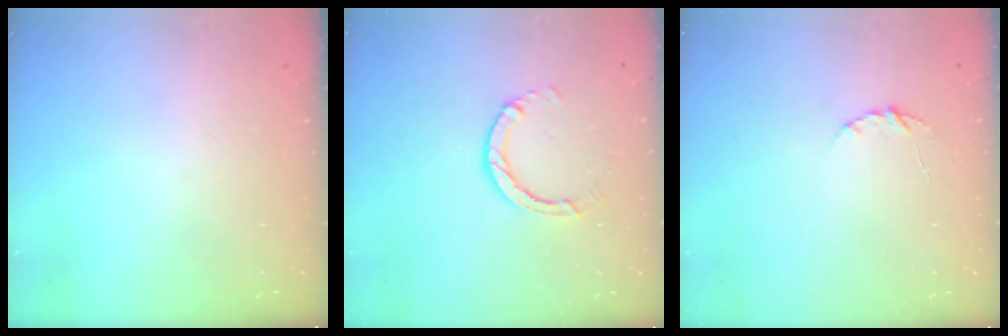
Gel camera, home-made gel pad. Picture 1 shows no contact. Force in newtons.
{"total": 2.9, "press": 2.9, "slide": 0.5}
{"total": 3.9, "press": 3.9, "slide": 0.5}